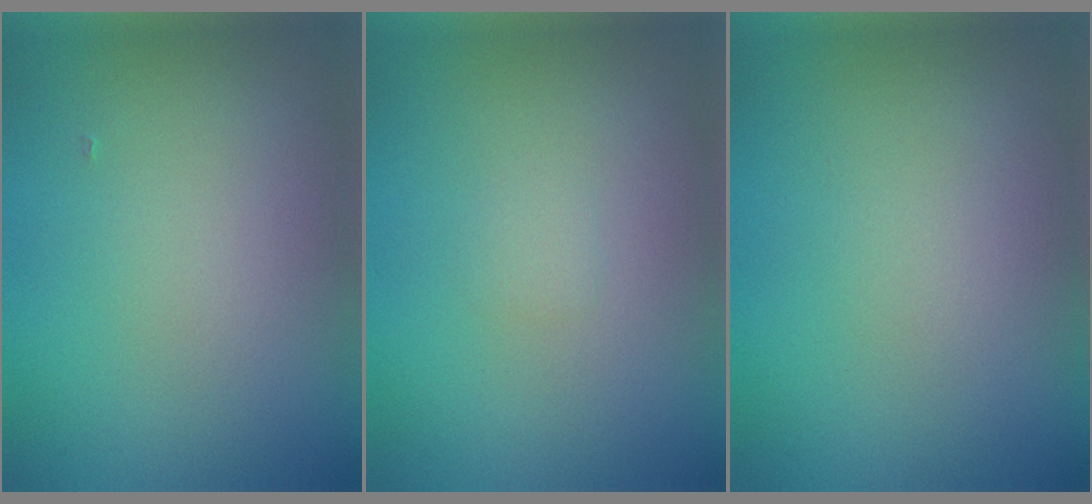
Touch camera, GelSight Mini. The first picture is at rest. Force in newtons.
{"total": 0.5, "press": 0.5, "slide": 0.0}
{"total": 0.0}